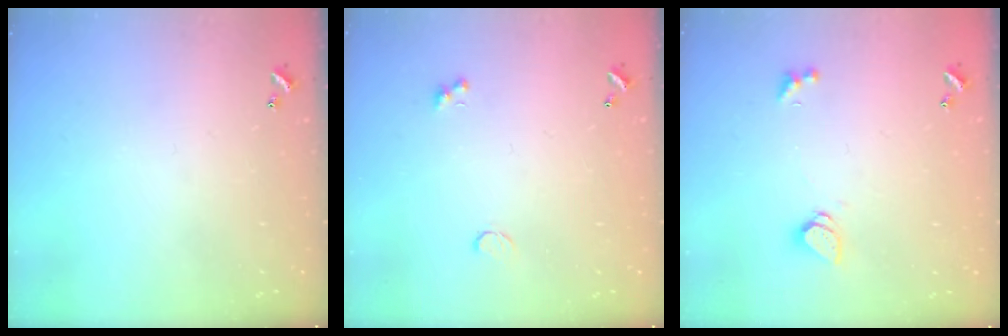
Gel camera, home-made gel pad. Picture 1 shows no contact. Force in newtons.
{"total": 0.6, "press": 0.4, "slide": 0.4}
{"total": 1.2, "press": 1.1, "slide": 0.5}